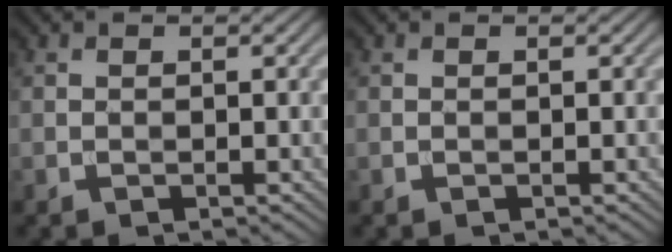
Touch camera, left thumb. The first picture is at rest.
{"total": 0.0}